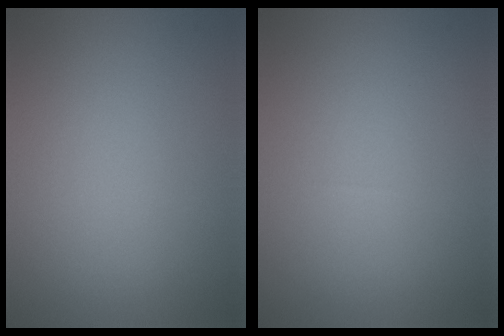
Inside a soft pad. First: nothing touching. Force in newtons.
{"total": 0.0}